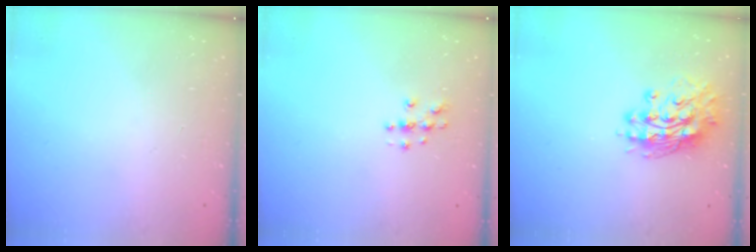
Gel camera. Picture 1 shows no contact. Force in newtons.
{"total": 3.6, "press": 3.6, "slide": 0.5}
{"total": 13.6, "press": 13.5, "slide": 1.1}